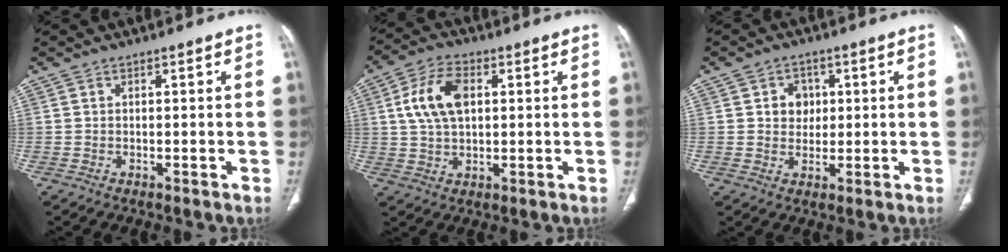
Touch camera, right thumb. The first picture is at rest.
{"total": 9.7, "force": [2.2, 5.7, 7.6], "torque": [-0.146, 0.007, 0.041]}
{"total": 4.5, "force": [1.0, 3.8, 2.0], "torque": [-0.004, 0.000, 0.014]}